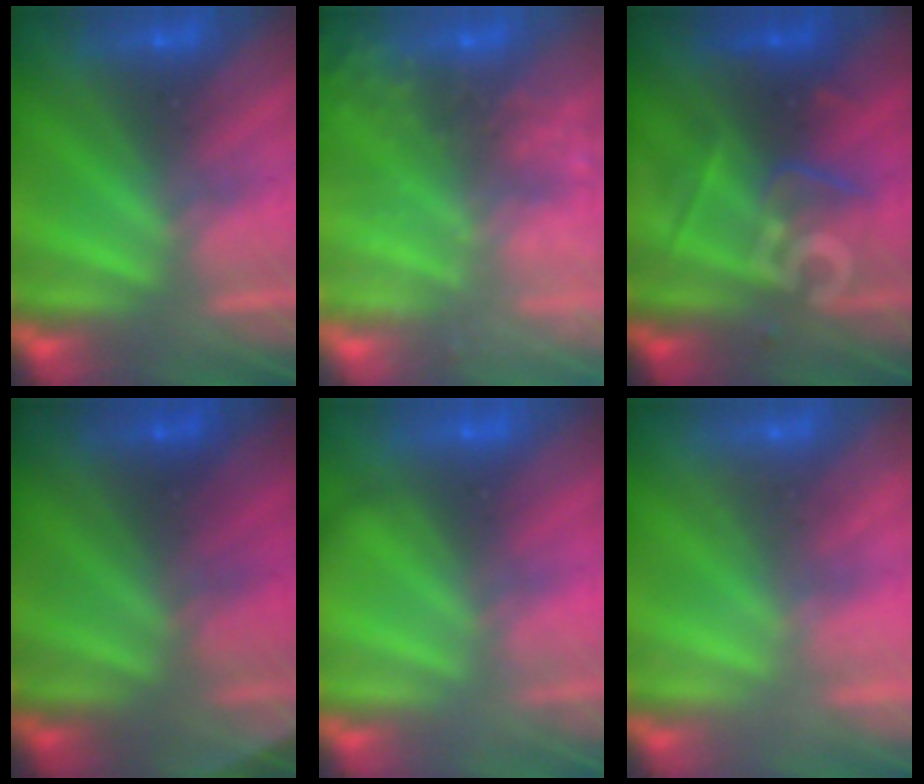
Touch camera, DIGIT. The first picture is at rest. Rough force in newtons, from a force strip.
{"total": 8.0}
{"total": 2.6}
{"total": 2.8}
{"total": 2.1}
{"total": 2.1}